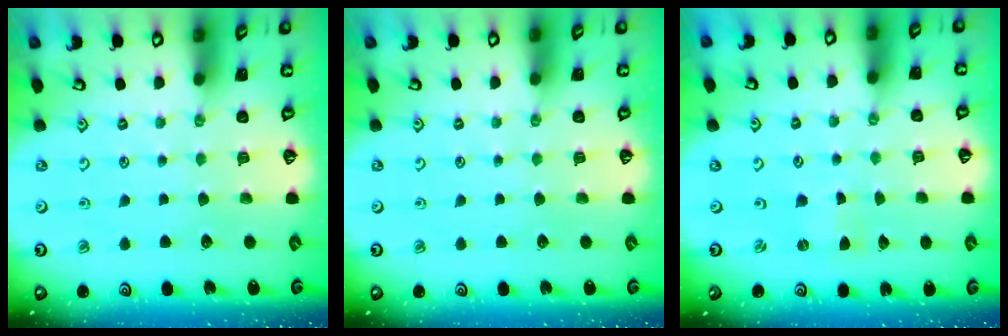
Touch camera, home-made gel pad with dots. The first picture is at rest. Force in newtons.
{"total": 0.0}
{"total": 0.0}